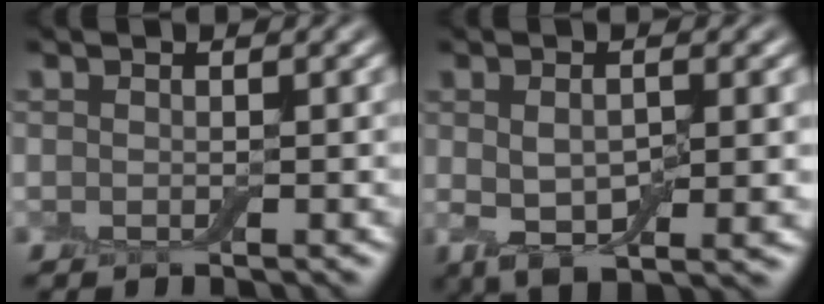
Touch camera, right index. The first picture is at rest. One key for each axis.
{"total": 5.9, "fx": -0.6, "fy": 2.5, "fz": 5.3, "tx": -0.096, "ty": -0.013, "tz": -0.006}